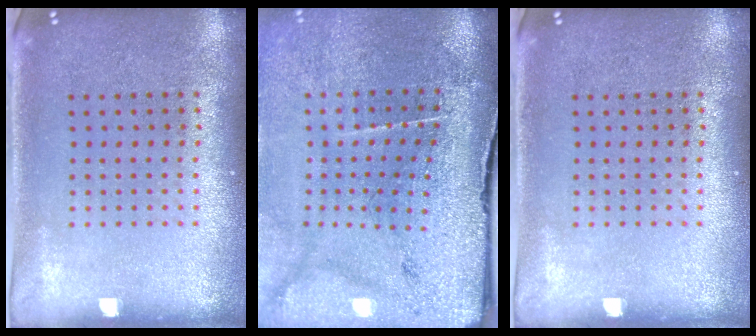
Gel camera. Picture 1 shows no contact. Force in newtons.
{"total": 3.5, "press": 3.2, "slide": 1.4}
{"total": 0.0}